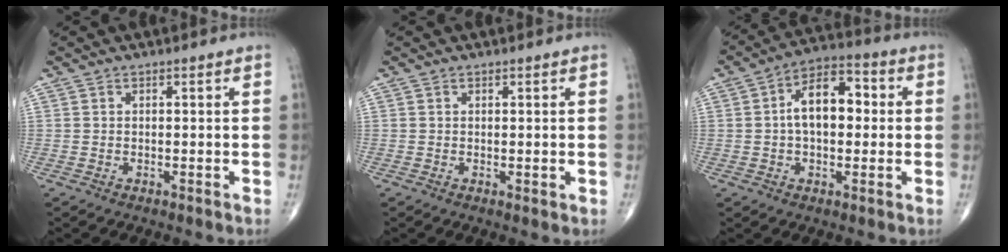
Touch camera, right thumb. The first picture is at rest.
{"total": 0.7, "force": [0.0, 0.3, 0.7], "torque": [-0.012, -0.005, 0.001]}
{"total": 10.9, "force": [0.9, 6.4, 8.8], "torque": [-0.125, 0.027, 0.004]}